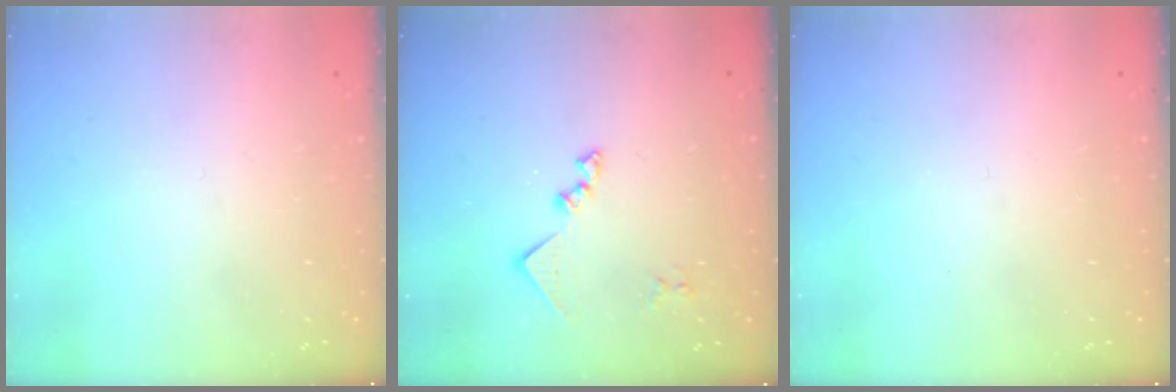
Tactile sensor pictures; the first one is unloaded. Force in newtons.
{"total": 10.9, "press": 10.9, "slide": 0.1}
{"total": 0.0}